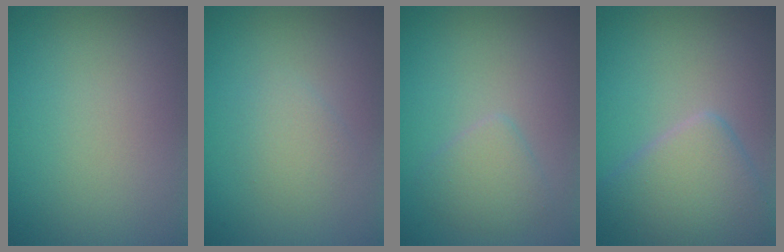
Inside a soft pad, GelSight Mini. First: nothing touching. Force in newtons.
{"total": 1.5, "press": 1.5, "slide": 0.1}
{"total": 2.1, "press": 2.1, "slide": 0.1}
{"total": 4.7, "press": 4.7, "slide": 0.1}